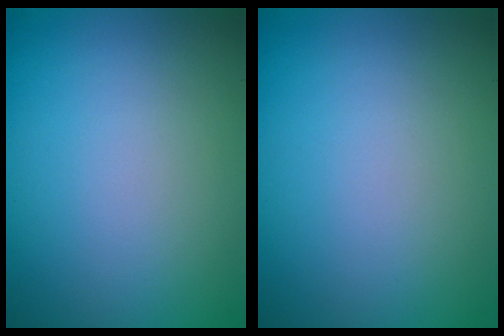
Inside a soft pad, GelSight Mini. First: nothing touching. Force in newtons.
{"total": 0.0}